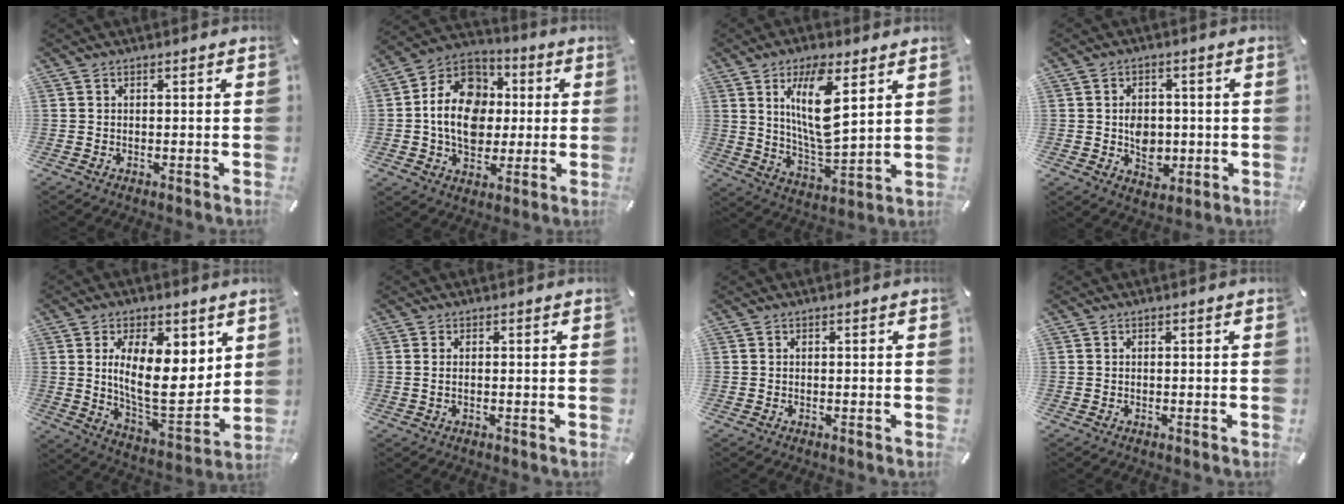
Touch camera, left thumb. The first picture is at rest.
{"total": 15.2, "force": [-0.7, 12.6, 8.4], "torque": [-0.172, 0.017, -0.012]}
{"total": 14.4, "force": [6.1, 5.0, 12.1], "torque": [-0.243, -0.024, 0.100]}
{"total": 7.1, "force": [-0.7, 5.8, 4.1], "torque": [-0.057, 0.005, -0.011]}
{"total": 16.8, "force": [4.1, 8.5, 13.9], "torque": [-0.220, -0.034, 0.068]}
{"total": 1.3, "force": [0.2, 0.2, 1.3], "torque": [-0.026, -0.003, 0.003]}
{"total": 0.0}
{"total": 0.0}